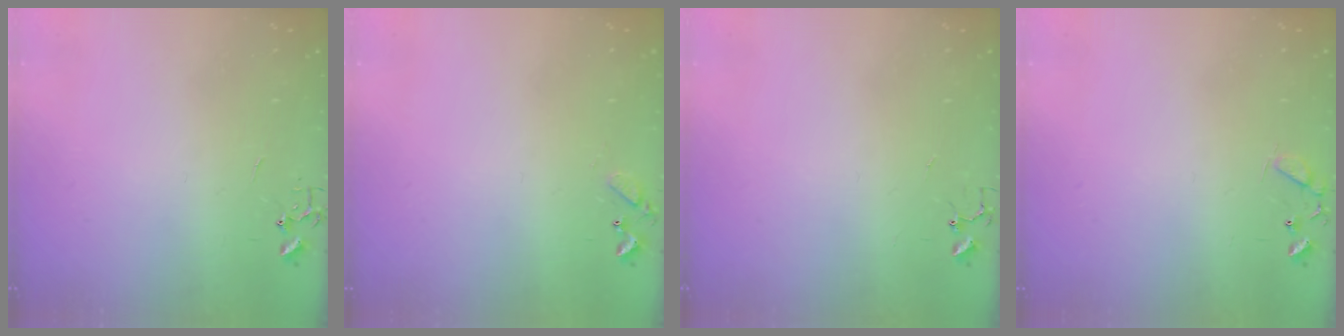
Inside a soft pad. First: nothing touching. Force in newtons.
{"total": 5.5, "press": 5.5, "slide": 0.4}
{"total": 3.8, "press": 3.7, "slide": 0.3}
{"total": 7.7, "press": 7.7, "slide": 0.5}